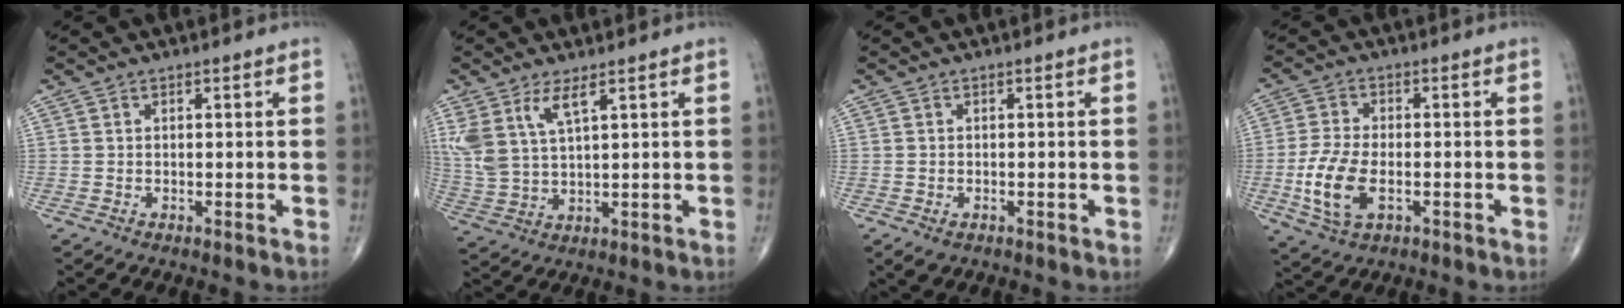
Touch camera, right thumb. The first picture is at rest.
{"total": 8.4, "force": [4.4, 3.1, 6.5], "torque": [-0.152, -0.017, 0.100]}
{"total": 2.0, "force": [-0.8, 1.3, 1.2], "torque": [-0.019, 0.001, -0.006]}
{"total": 9.7, "force": [-2.4, 5.2, 7.8], "torque": [-0.167, 0.001, -0.044]}